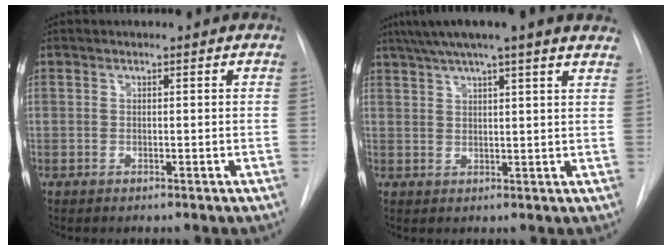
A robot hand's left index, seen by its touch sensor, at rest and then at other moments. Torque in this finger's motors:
{"motor_torque": [1.07, -1.07, 0.49, 0.18]}